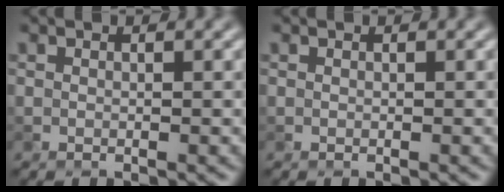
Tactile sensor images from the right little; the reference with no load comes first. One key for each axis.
{"total": 0.0}